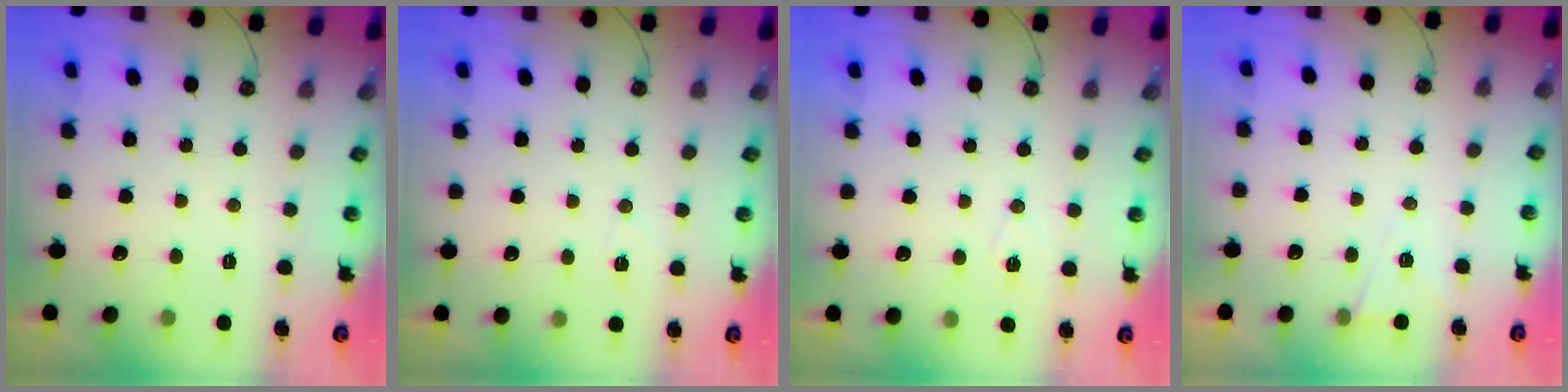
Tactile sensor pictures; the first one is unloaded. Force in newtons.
{"total": 4.2, "press": 4.1, "slide": 0.6}
{"total": 6.0, "press": 4.0, "slide": 4.4}
{"total": 5.7, "press": 3.7, "slide": 4.3}